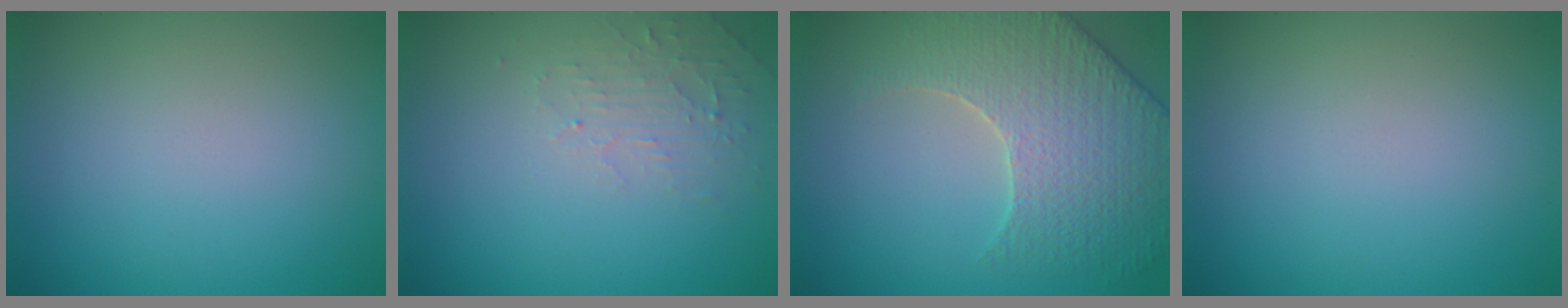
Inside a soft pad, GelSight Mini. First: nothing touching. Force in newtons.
{"total": 2.0, "press": 1.9, "slide": 0.4}
{"total": 5.7, "press": 5.2, "slide": 2.1}
{"total": 0.0}